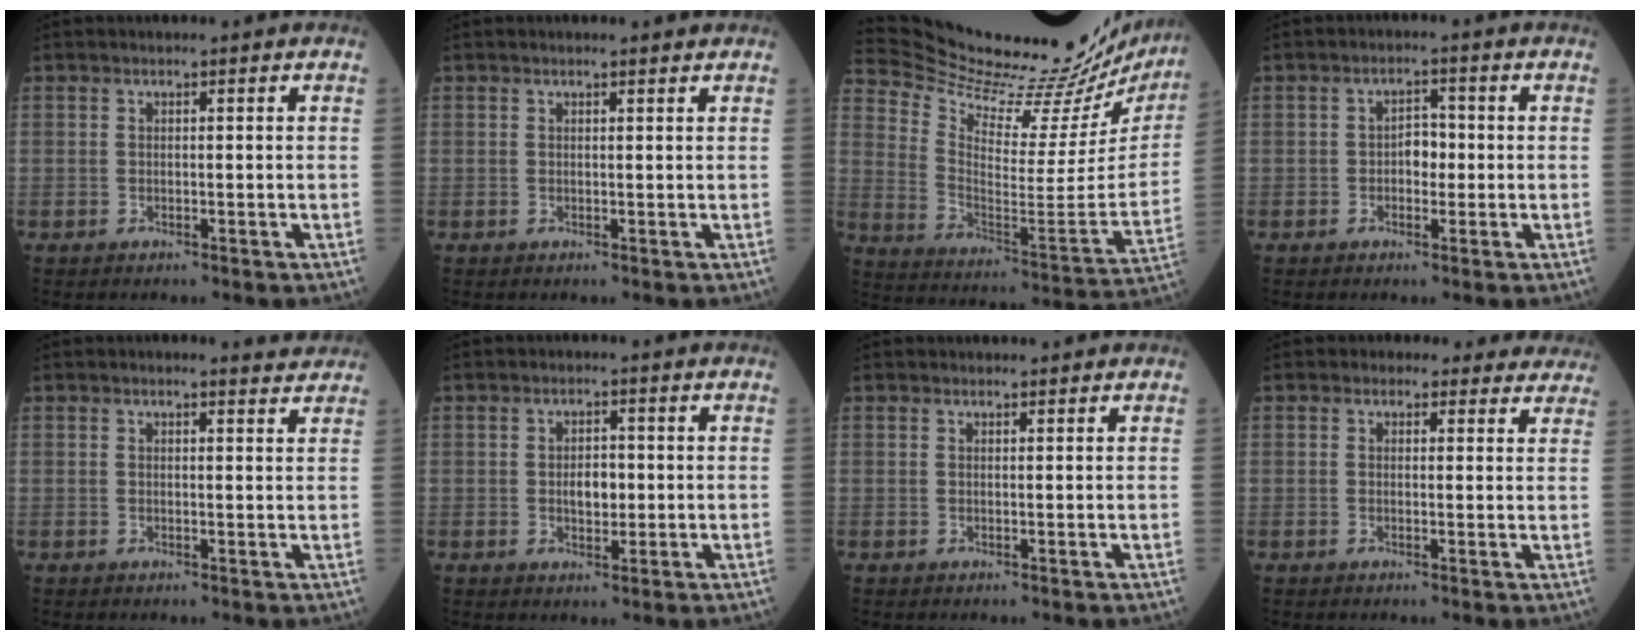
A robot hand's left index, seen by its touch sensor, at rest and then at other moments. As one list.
[{"total": 1.6, "force": [1.6, 0.0, 0.5], "torque": [-0.013, 0.003, 0.018]}, {"total": 30.9, "force": [29.1, 3.5, 9.9], "torque": [-0.174, -0.119, 0.392]}, {"total": 2.7, "force": [-0.3, 1.7, 2.1], "torque": [-0.029, 0.009, -0.008]}, {"total": 2.8, "force": [2.7, 0.3, 0.6], "torque": [-0.016, -0.002, 0.022]}, {"total": 3.1, "force": [0.0, 1.8, 2.5], "torque": [-0.041, 0.001, 0.003]}, {"total": 1.5, "force": [1.4, 0.2, 0.1], "torque": [-0.011, 0.006, 0.021]}, {"total": 8.1, "force": [7.3, 3.6, 0.5], "torque": [0.033, 0.006, 0.052]}]